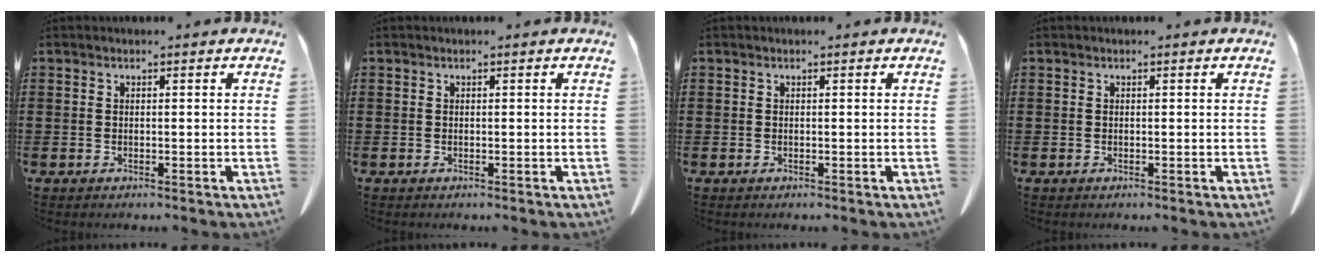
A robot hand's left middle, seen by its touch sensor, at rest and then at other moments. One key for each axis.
{"total": 0.0}
{"total": 0.0}
{"total": 0.0}